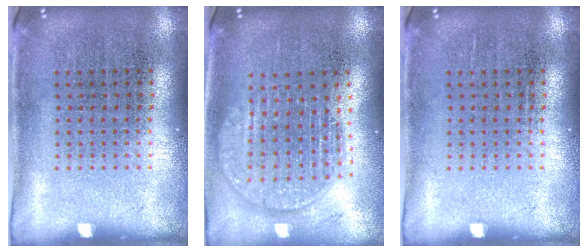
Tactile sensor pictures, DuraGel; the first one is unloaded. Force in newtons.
{"total": 1.8, "press": 1.6, "slide": 0.9}
{"total": 0.0}